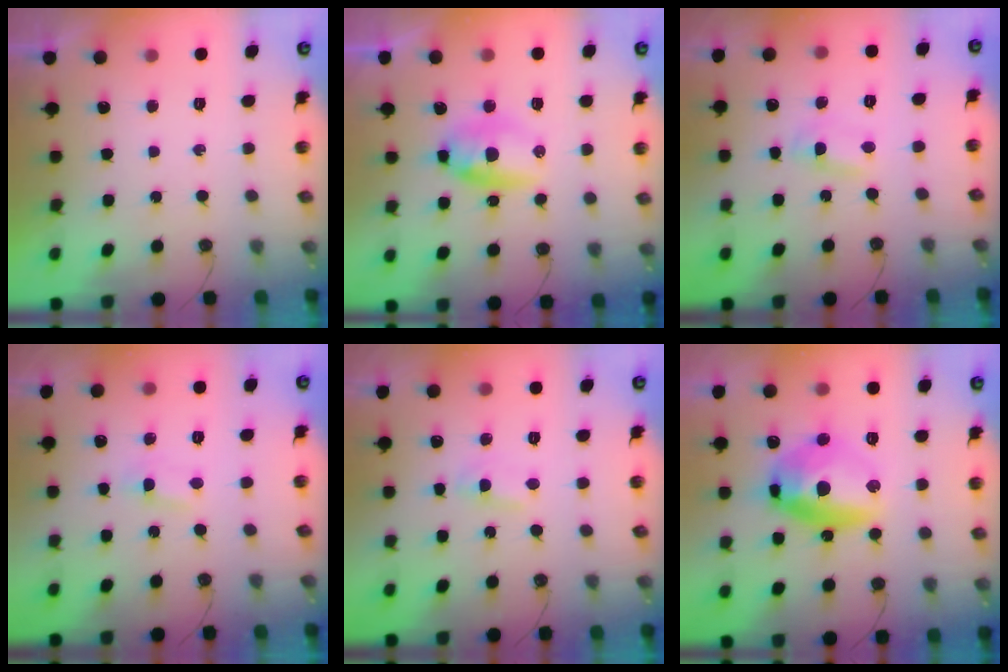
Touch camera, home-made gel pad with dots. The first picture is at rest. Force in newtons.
{"total": 7.2, "press": 7.2, "slide": 0.6}
{"total": 2.1, "press": 2.1, "slide": 0.3}
{"total": 1.4, "press": 1.4, "slide": 0.3}
{"total": 2.5, "press": 2.5, "slide": 0.3}
{"total": 14.8, "press": 14.7, "slide": 1.7}